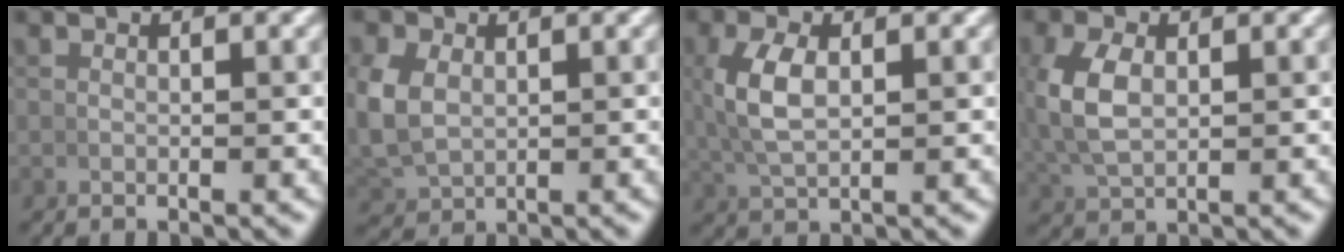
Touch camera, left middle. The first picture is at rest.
{"total": 4.3, "force": [0.4, 3.6, 2.4], "torque": [-0.078, -0.019, 0.027]}
{"total": 3.7, "force": [0.7, 1.8, 3.2], "torque": [-0.076, 0.000, 0.022]}
{"total": 4.0, "force": [0.6, 2.5, 3.1], "torque": [-0.085, -0.004, 0.023]}